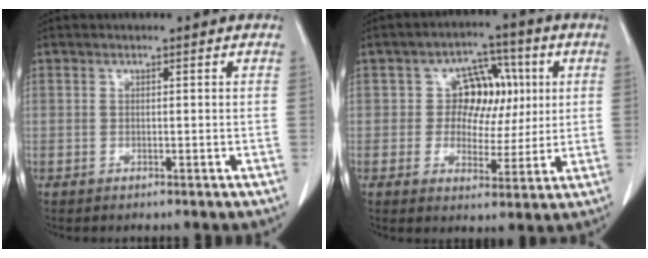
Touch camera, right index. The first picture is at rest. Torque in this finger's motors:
{"motor_torque": [0.15, 0.13, 0.09, 0.03]}